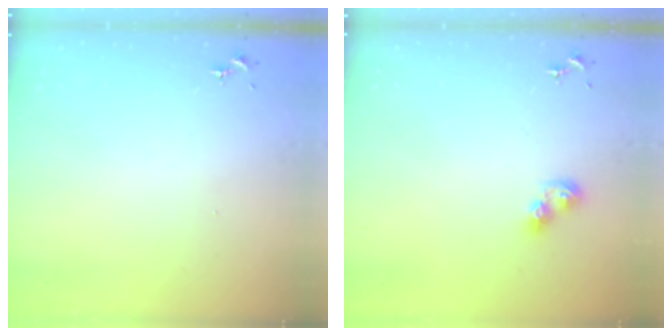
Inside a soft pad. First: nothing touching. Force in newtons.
{"total": 7.9, "press": 7.9, "slide": 0.9}